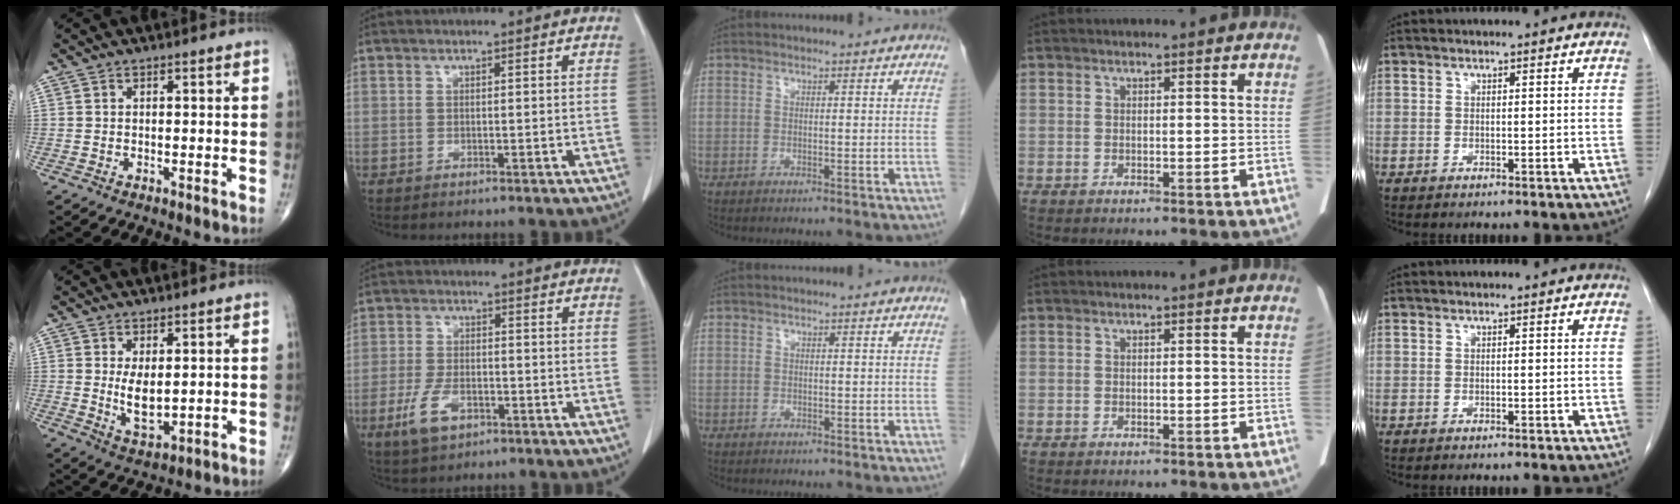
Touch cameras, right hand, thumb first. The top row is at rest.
{"thumb": {"total": 5.8, "force": [0.7, 2.8, 5.0], "torque": [-0.078, -0.019, 0.023]}, "index": {"total": 6.2, "force": [-3.1, 3.0, 4.5], "torque": [-0.099, -0.005, -0.055]}, "middle": {"total": 0.7, "force": [-0.5, 0.5, 0.0], "torque": [-0.008, 0.003, -0.010]}}